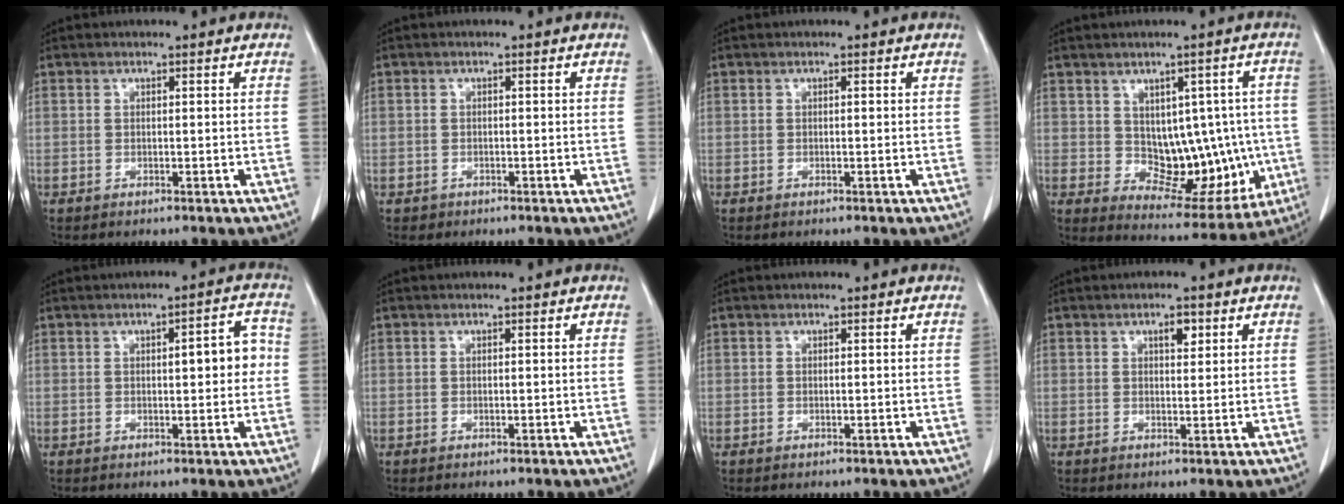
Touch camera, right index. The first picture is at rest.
{"total": 1.1, "force": [-0.6, 0.9, -0.1], "torque": [-0.004, 0.005, -0.009]}
{"total": 0.0}
{"total": 12.2, "force": [-0.4, 7.4, 9.8], "torque": [-0.106, 0.020, 0.023]}
{"total": 5.2, "force": [0.4, 1.5, 5.0], "torque": [-0.065, 0.018, 0.005]}
{"total": 0.0}
{"total": 0.0}
{"total": 2.3, "force": [1.2, 0.9, 1.8], "torque": [-0.028, -0.002, 0.018]}